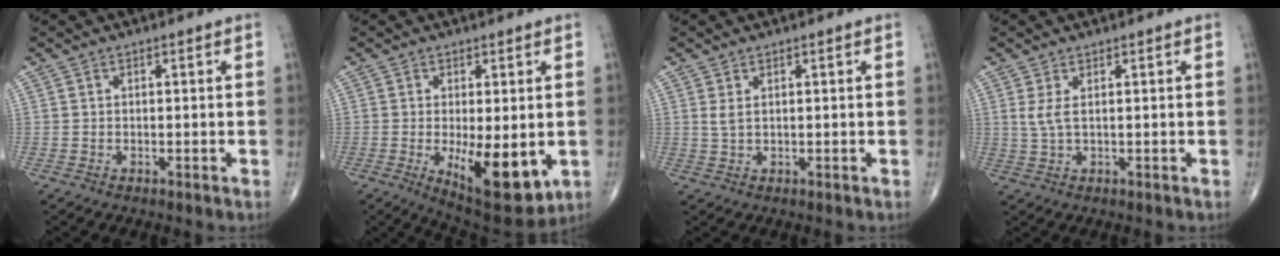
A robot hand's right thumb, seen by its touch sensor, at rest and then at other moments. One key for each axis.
{"total": 12.4, "fx": -2.6, "fy": 4.8, "fz": 11.1, "tx": -0.154, "ty": -0.028, "tz": -0.024}
{"total": 1.4, "fx": 0.6, "fy": 0.5, "fz": 1.2, "tx": -0.030, "ty": 0.004, "tz": 0.018}
{"total": 2.4, "fx": 0.7, "fy": 0.6, "fz": 2.2, "tx": -0.061, "ty": 0.003, "tz": 0.021}